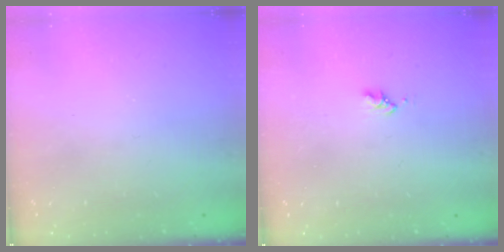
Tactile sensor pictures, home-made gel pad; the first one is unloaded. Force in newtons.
{"total": 1.7, "press": 1.7, "slide": 0.3}